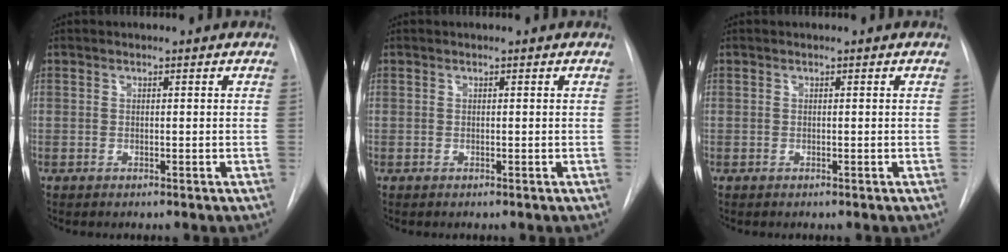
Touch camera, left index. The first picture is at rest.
{"total": 0.0}
{"total": 0.0}